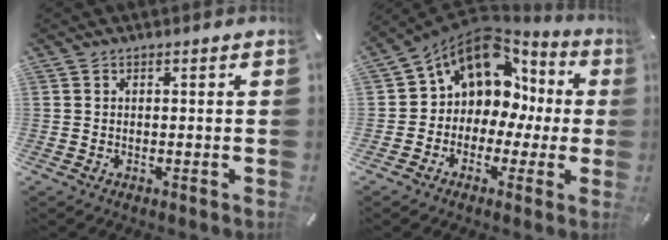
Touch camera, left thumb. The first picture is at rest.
{"total": 12.9, "force": [4.9, 10.1, 6.3], "torque": [-0.113, -0.036, 0.089]}